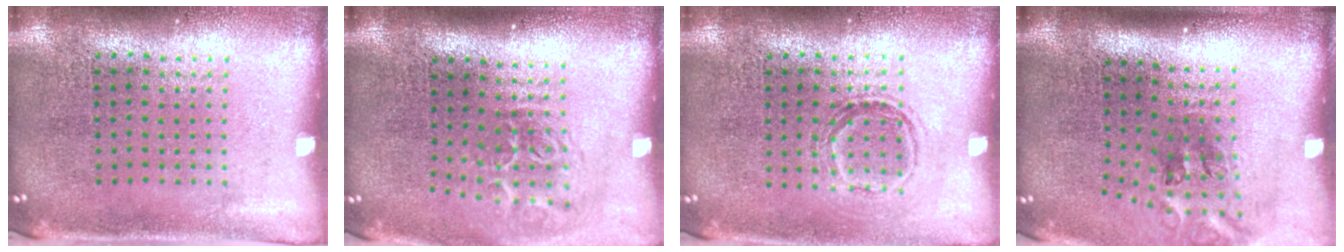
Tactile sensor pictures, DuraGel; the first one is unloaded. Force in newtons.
{"total": 2.0, "press": 1.3, "slide": 1.5}
{"total": 1.2, "press": 1.1, "slide": 0.6}
{"total": 2.1, "press": 1.3, "slide": 1.7}